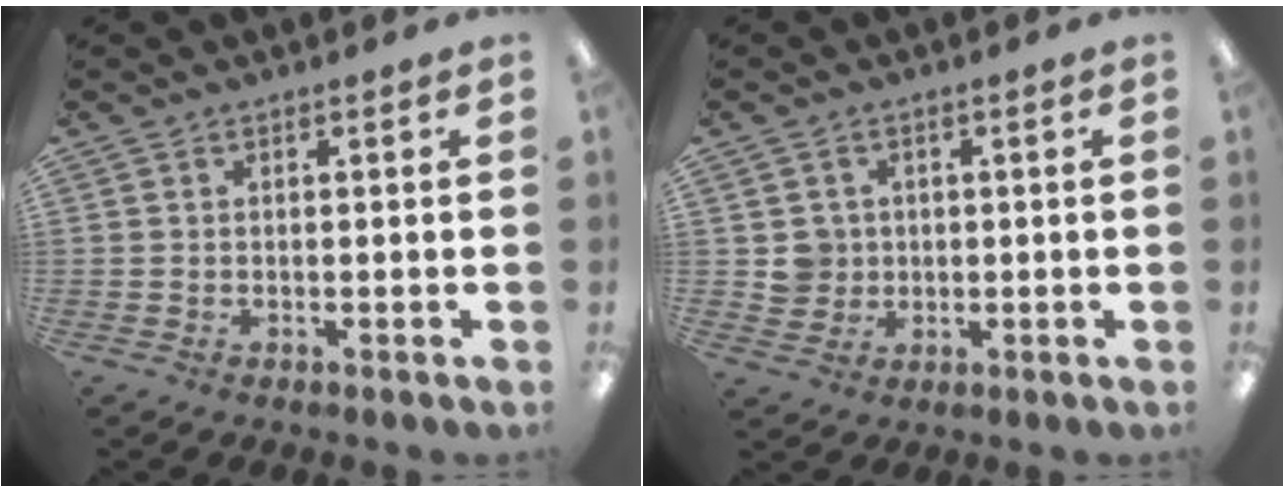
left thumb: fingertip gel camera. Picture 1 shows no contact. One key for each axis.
{"total": 4.3, "fx": 0.5, "fy": 4.2, "fz": 0.3, "tx": -0.002, "ty": 0.003, "tz": 0.008}